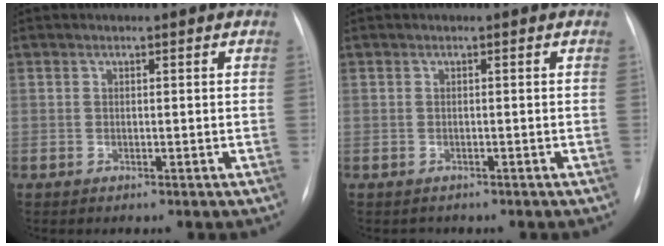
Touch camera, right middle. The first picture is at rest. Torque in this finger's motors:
{"motor_torque": [0.04, 0.02, -0.04, 0.00]}